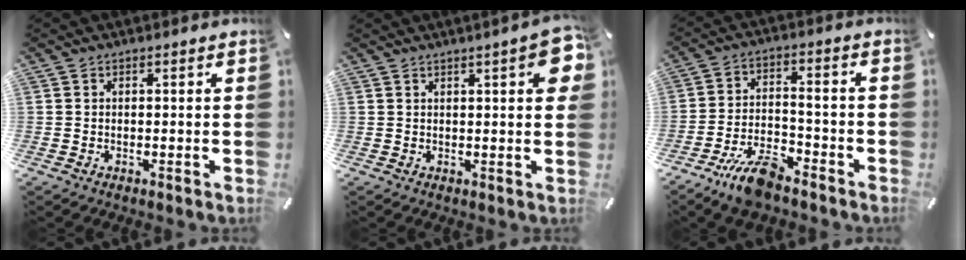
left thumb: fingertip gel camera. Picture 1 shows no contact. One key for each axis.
{"total": 6.8, "fx": 2.5, "fy": 1.8, "fz": 6.1, "tx": -0.083, "ty": -0.004, "tz": 0.038}
{"total": 10.1, "fx": -7.7, "fy": 3.3, "fz": 5.6, "tx": -0.099, "ty": 0.045, "tz": -0.141}